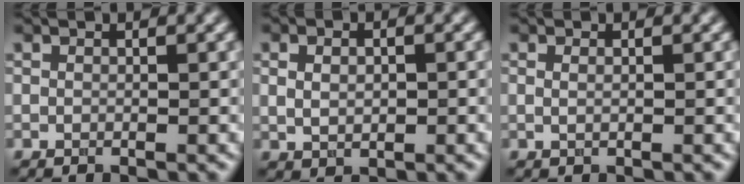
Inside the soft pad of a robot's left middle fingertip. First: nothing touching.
{"total": 2.1, "force": [0.2, 1.4, 1.6], "torque": [-0.029, -0.001, 0.009]}
{"total": 0.6, "force": [0.2, 0.2, 0.5], "torque": [-0.011, -0.001, 0.002]}